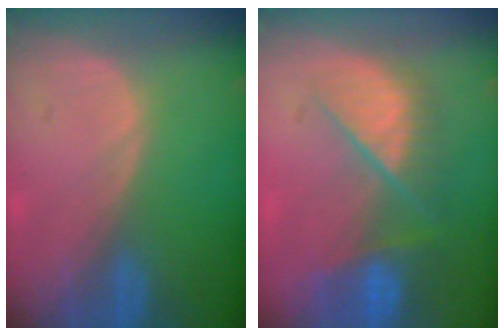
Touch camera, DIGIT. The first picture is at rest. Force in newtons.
{"total": 9.8, "press": 8.3, "slide": 5.2}